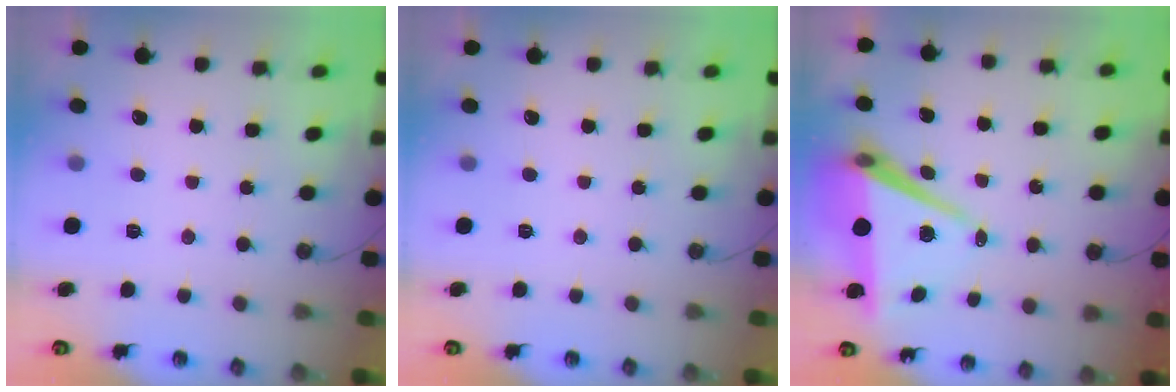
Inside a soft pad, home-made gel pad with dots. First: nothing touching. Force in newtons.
{"total": 0.0}
{"total": 8.0, "press": 6.9, "slide": 4.1}